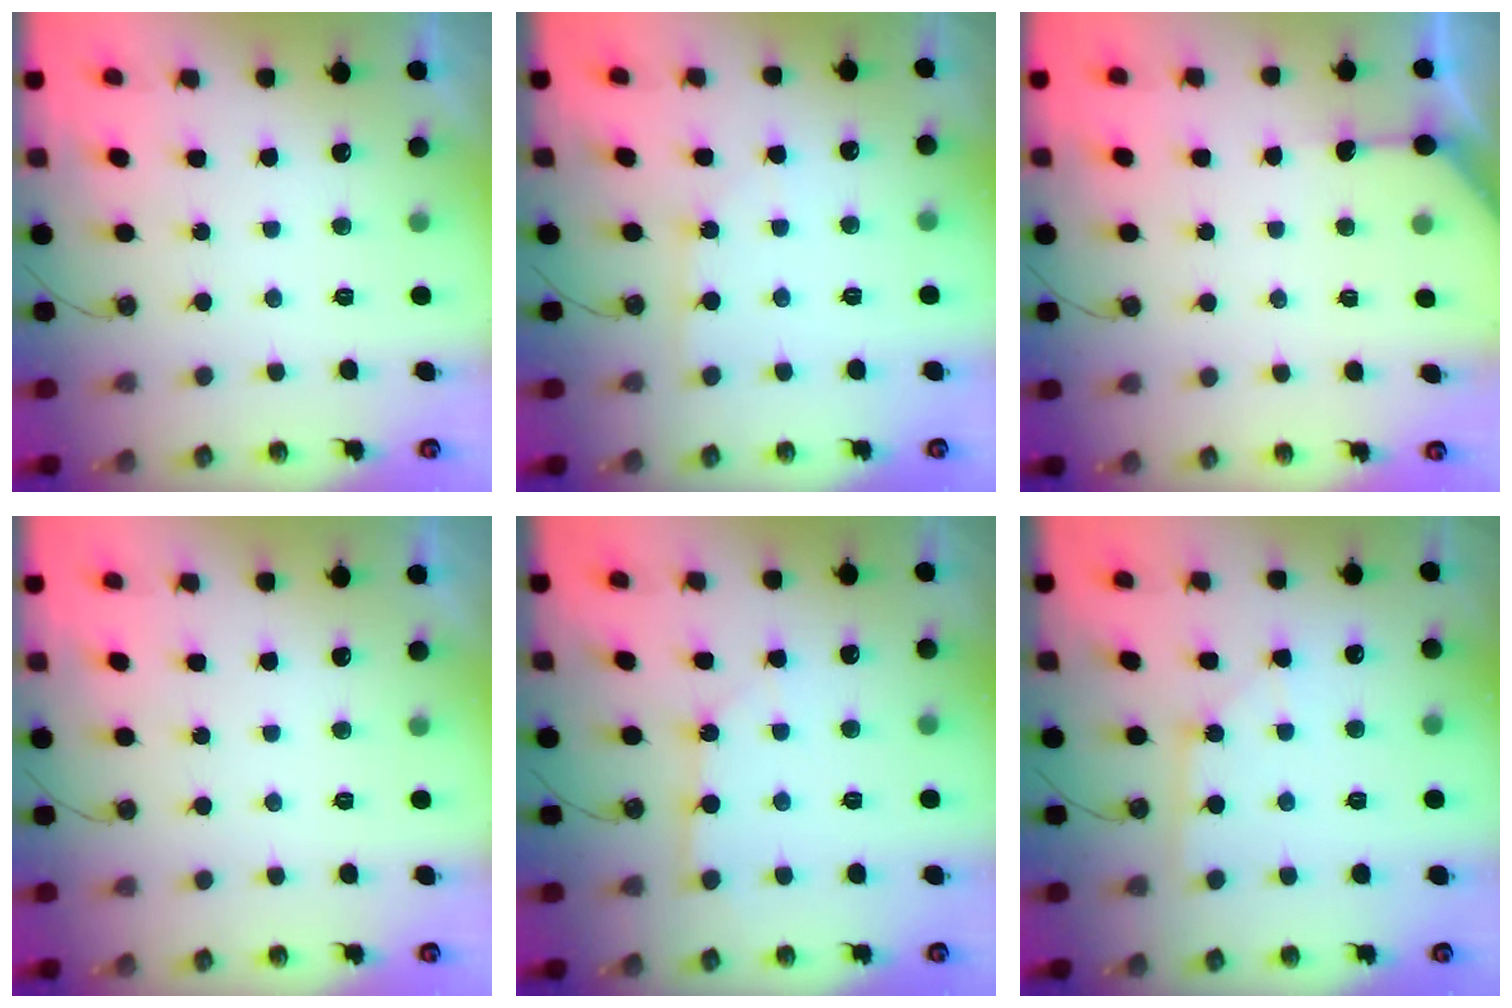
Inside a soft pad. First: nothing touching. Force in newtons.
{"total": 2.8, "press": 2.7, "slide": 0.4}
{"total": 4.4, "press": 4.4, "slide": 0.3}
{"total": 0.0}
{"total": 2.8, "press": 2.8, "slide": 0.2}
{"total": 2.1, "press": 2.1, "slide": 0.3}